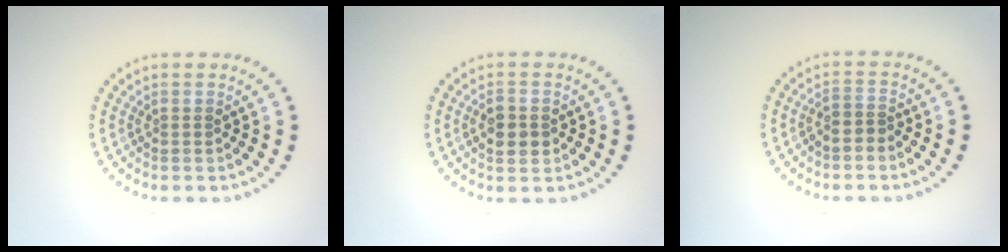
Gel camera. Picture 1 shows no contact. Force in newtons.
{"total": 2.9, "press": 2.9, "slide": 0.1}
{"total": 1.2, "press": 0.9, "slide": 0.8}